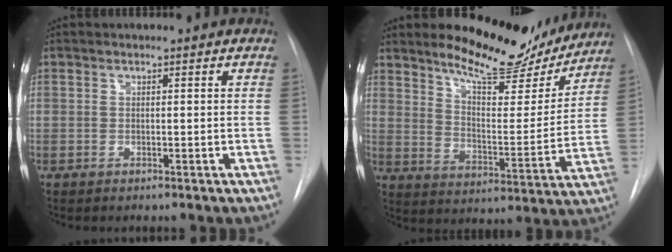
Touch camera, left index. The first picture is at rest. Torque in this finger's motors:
{"motor_torque": [1.06, -1.09, 0.55, 0.11]}